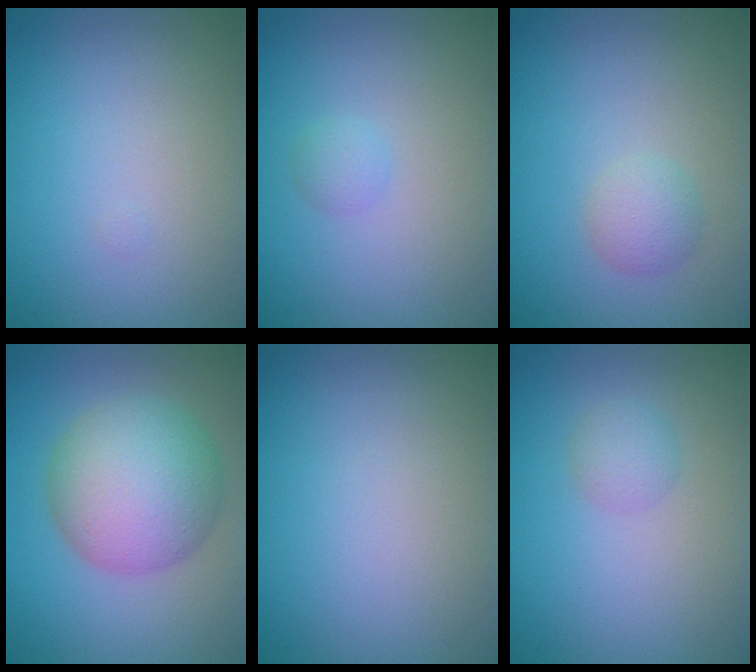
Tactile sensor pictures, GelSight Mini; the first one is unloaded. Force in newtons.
{"total": 0.9, "press": 0.9, "slide": 0.1}
{"total": 1.7, "press": 1.7, "slide": 0.1}
{"total": 7.9, "press": 7.9, "slide": 0.3}
{"total": 0.0}
{"total": 1.4, "press": 1.4, "slide": 0.0}